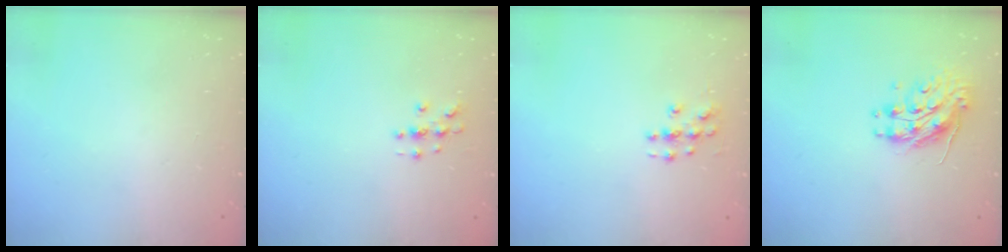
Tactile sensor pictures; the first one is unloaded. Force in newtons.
{"total": 2.9, "press": 2.9, "slide": 0.3}
{"total": 3.6, "press": 3.6, "slide": 0.3}
{"total": 10.2, "press": 10.2, "slide": 0.8}